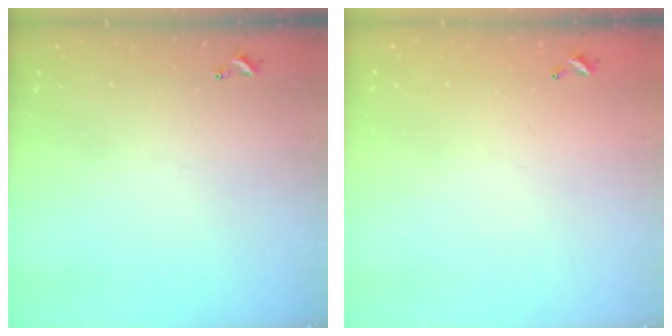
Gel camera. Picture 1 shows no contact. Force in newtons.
{"total": 2.8, "press": 2.8, "slide": 0.1}